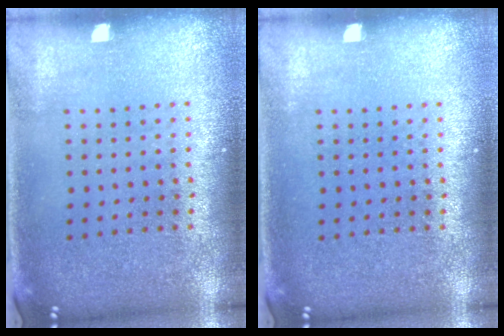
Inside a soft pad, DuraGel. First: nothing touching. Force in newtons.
{"total": 0.0}